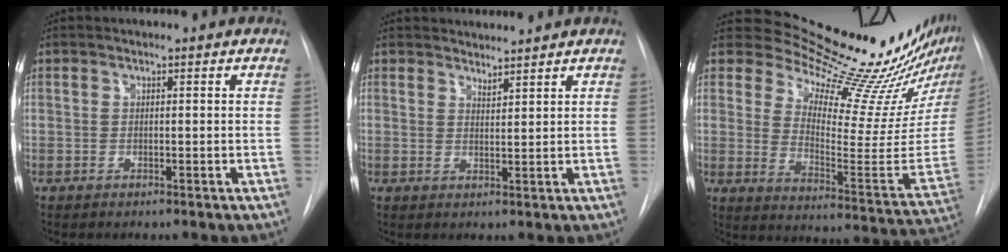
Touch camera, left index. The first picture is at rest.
{"total": 3.5, "force": [3.5, 0.3, 0.4], "torque": [-0.003, 0.003, 0.054]}
{"total": 22.4, "force": [20.5, 2.8, 8.5], "torque": [-0.124, -0.112, 0.268]}